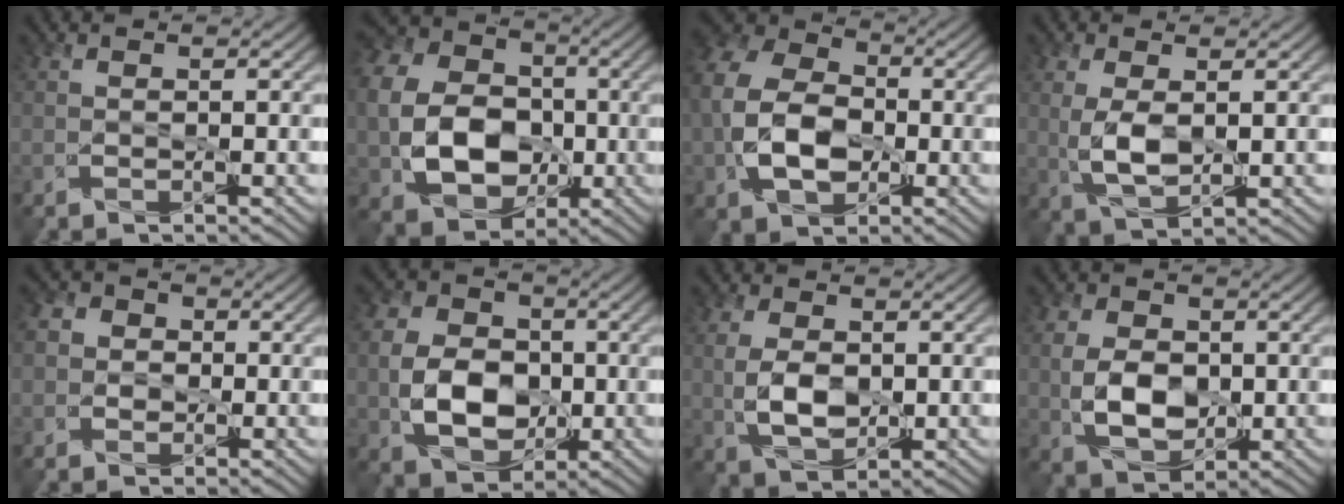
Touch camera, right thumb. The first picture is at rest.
{"total": 14.0, "force": [-1.9, 10.8, 8.7], "torque": [-0.203, -0.015, -0.038]}
{"total": 11.7, "force": [-1.7, 8.4, 8.0], "torque": [-0.203, -0.011, -0.041]}
{"total": 5.0, "force": [0.3, 2.5, 4.3], "torque": [-0.105, -0.005, 0.012]}
{"total": 3.9, "force": [0.1, 3.7, 1.4], "torque": [-0.029, 0.010, -0.020]}
{"total": 10.0, "force": [-1.3, 7.4, 6.5], "torque": [-0.146, -0.008, -0.027]}
{"total": 6.0, "force": [0.1, 3.8, 4.6], "torque": [-0.108, -0.003, 0.003]}
{"total": 7.9, "force": [-0.3, 5.6, 5.5], "torque": [-0.130, -0.010, -0.004]}